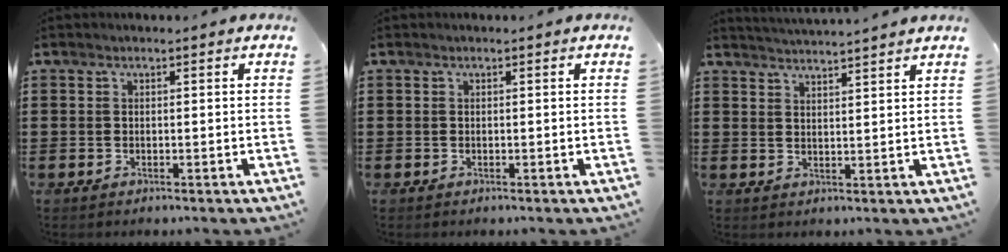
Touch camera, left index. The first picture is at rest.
{"total": 0.0}
{"total": 2.9, "force": [2.8, -0.8, 0.0], "torque": [-0.009, -0.014, 0.051]}